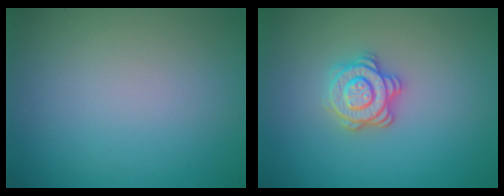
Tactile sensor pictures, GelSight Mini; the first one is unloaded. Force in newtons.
{"total": 3.3, "press": 2.9, "slide": 1.5}